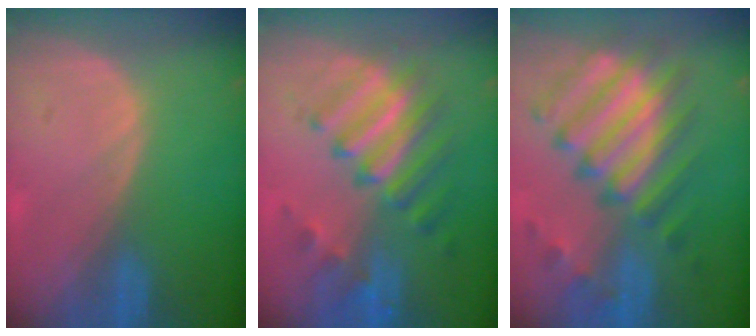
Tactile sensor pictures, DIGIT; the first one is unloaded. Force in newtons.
{"total": 9.3, "press": 8.6, "slide": 3.6}
{"total": 11.4, "press": 10.6, "slide": 4.4}